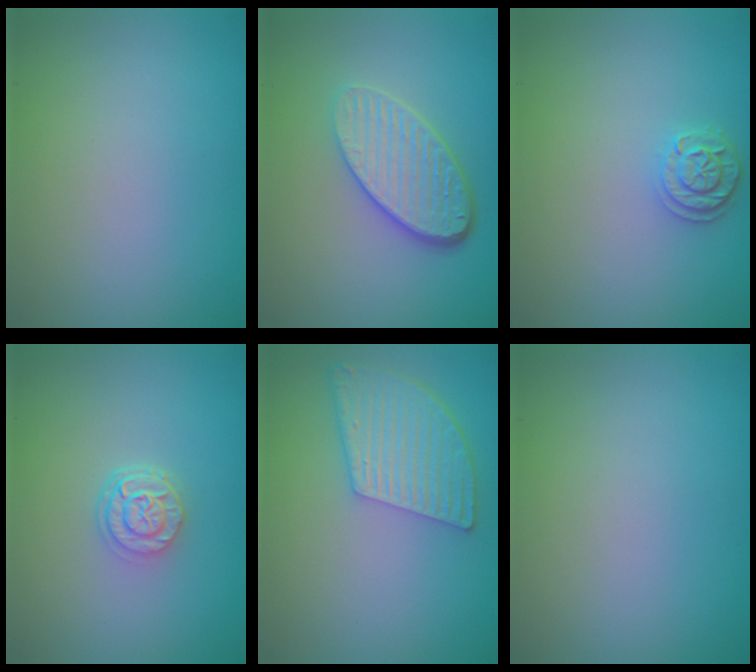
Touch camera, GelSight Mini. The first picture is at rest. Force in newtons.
{"total": 4.9, "press": 3.7, "slide": 3.2}
{"total": 2.1, "press": 1.9, "slide": 0.9}
{"total": 2.7, "press": 2.1, "slide": 1.7}
{"total": 5.0, "press": 4.0, "slide": 3.1}
{"total": 0.0}